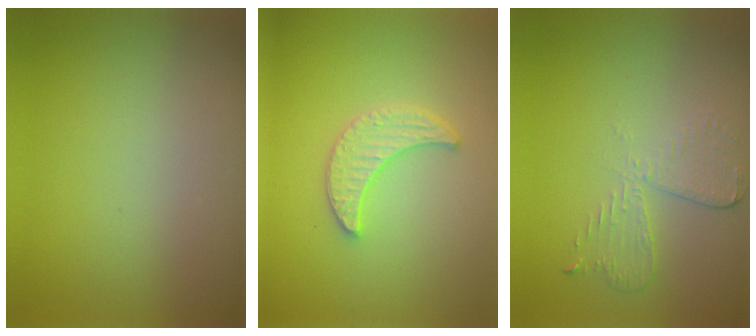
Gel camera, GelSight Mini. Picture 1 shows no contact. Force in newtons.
{"total": 2.9, "press": 2.9, "slide": 0.7}
{"total": 2.9, "press": 2.6, "slide": 1.4}